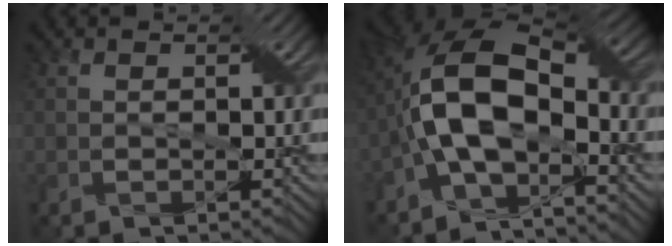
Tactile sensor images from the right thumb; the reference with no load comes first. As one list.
[{"total": 12.2, "force": [-2.2, 6.3, 10.2], "torque": [-0.186, 0.013, -0.056]}]